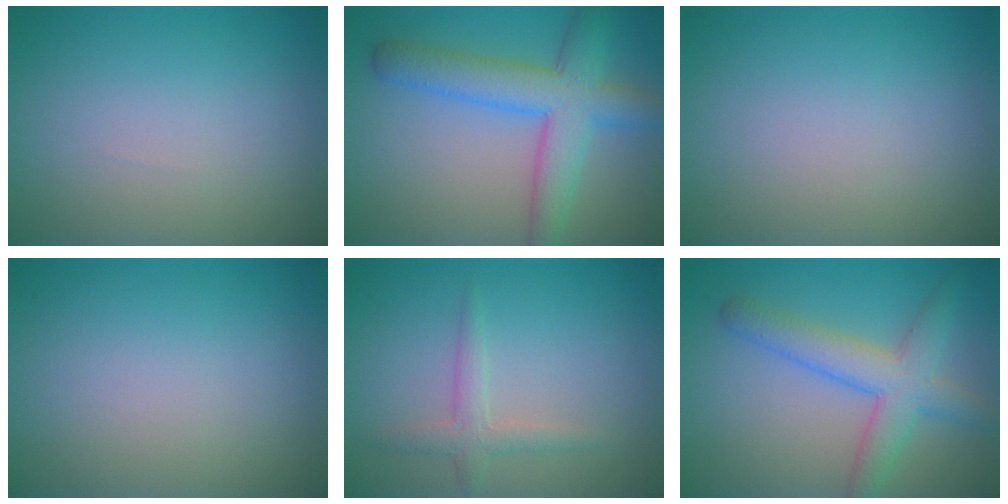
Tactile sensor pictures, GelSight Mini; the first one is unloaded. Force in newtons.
{"total": 6.6, "press": 6.6, "slide": 0.2}
{"total": 0.0}
{"total": 0.0}
{"total": 1.9, "press": 1.9, "slide": 0.1}
{"total": 4.9, "press": 4.9, "slide": 0.2}